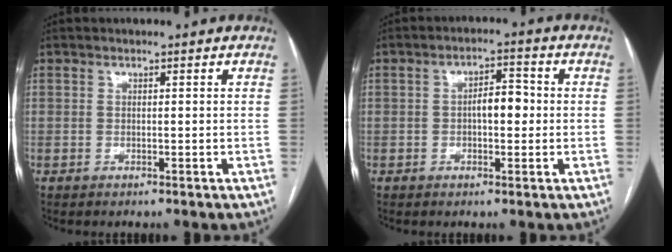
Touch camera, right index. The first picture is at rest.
{"total": 4.5, "force": [-0.2, 2.0, 4.0], "torque": [-0.062, 0.012, -0.005]}